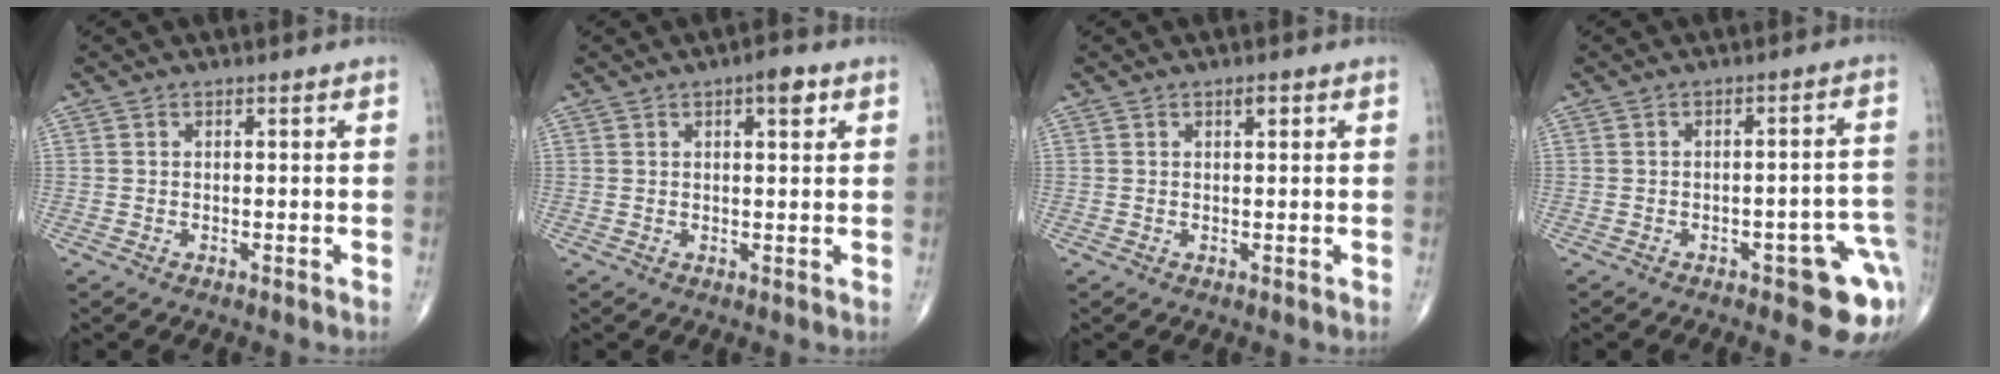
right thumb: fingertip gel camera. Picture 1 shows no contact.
{"total": 4.2, "force": [1.9, 1.6, 3.3], "torque": [-0.032, -0.002, 0.022]}
{"total": 1.3, "force": [0.7, 0.5, 1.0], "torque": [-0.009, 0.001, 0.008]}
{"total": 10.1, "force": [-4.3, 3.5, 8.5], "torque": [-0.075, 0.027, -0.047]}